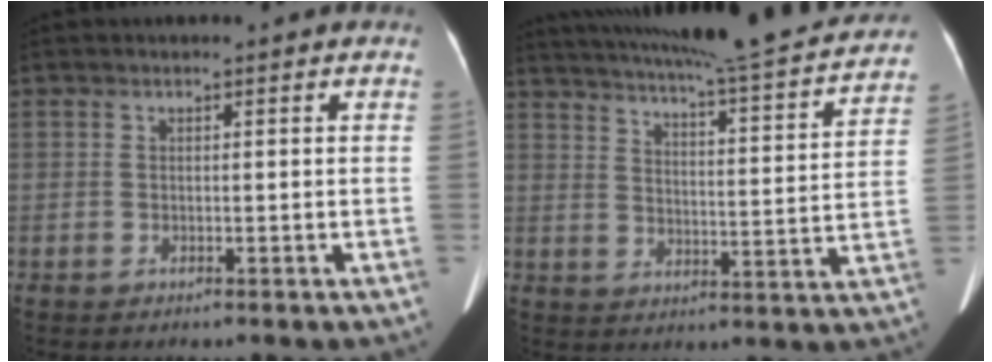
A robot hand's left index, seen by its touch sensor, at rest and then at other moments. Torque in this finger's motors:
{"motor_torque": [0.76, -1.38, 0.17, 0.05]}